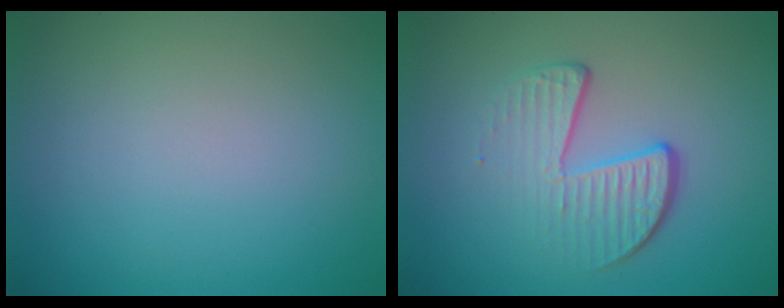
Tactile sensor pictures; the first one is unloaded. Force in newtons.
{"total": 3.9, "press": 2.5, "slide": 3.0}